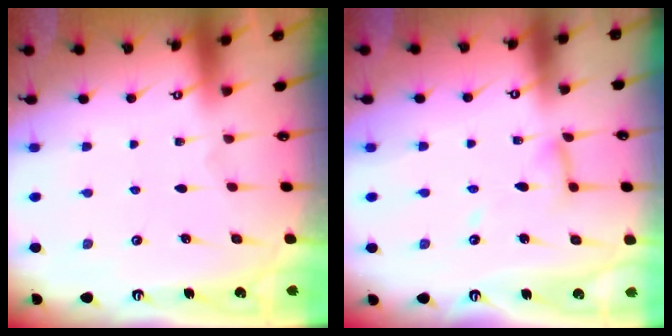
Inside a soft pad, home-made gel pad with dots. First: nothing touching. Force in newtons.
{"total": 7.0, "press": 7.0, "slide": 0.6}